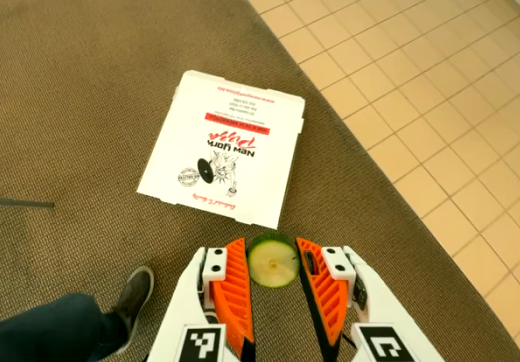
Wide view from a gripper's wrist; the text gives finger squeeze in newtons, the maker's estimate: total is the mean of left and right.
{"total": 8.4, "left": 8.3, "right": 8.5}